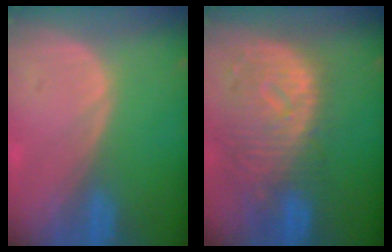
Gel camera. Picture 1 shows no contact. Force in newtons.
{"total": 11.3, "press": 9.9, "slide": 5.4}